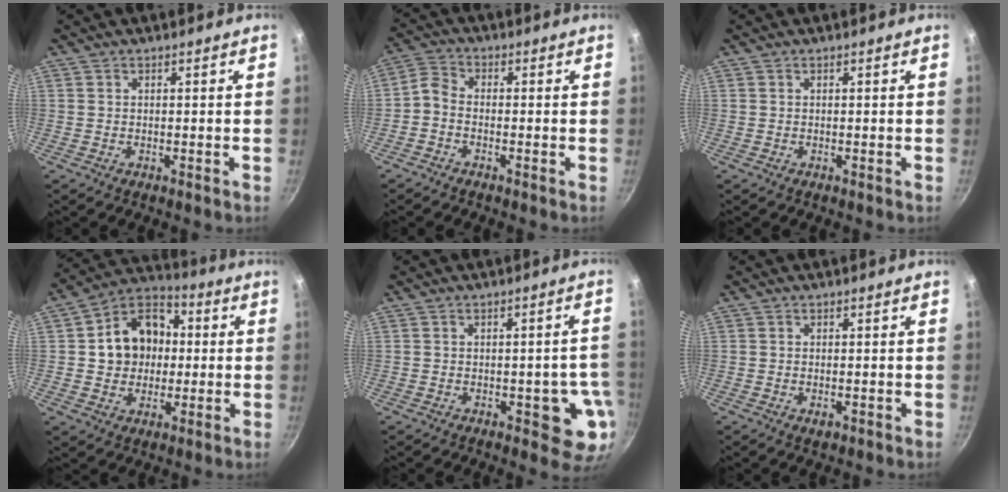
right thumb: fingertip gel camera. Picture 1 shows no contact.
{"total": 3.3, "force": [-1.6, 2.0, 2.1], "torque": [-0.054, 0.023, -0.047]}
{"total": 0.0}
{"total": 13.9, "force": [1.0, 11.4, 7.9], "torque": [-0.095, 0.024, 0.002]}
{"total": 8.7, "force": [-2.5, 4.0, 7.3], "torque": [-0.038, 0.009, -0.029]}
{"total": 1.6, "force": [-0.6, 0.9, 1.2], "torque": [-0.019, -0.001, -0.010]}